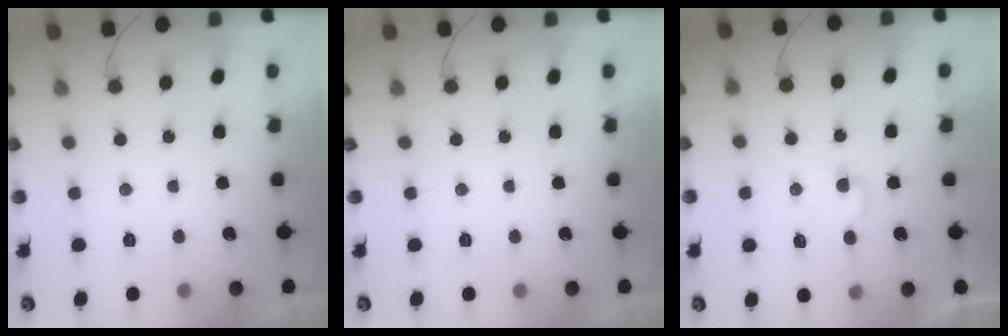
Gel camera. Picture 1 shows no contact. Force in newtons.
{"total": 0.0}
{"total": 3.6, "press": 3.6, "slide": 0.3}